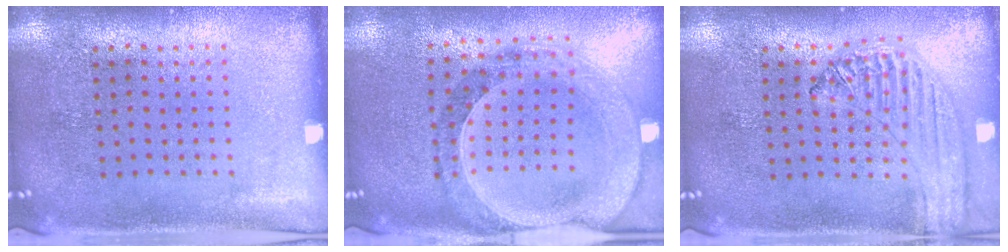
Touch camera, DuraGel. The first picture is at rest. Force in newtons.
{"total": 1.5, "press": 1.4, "slide": 0.4}
{"total": 1.2, "press": 1.2, "slide": 0.1}